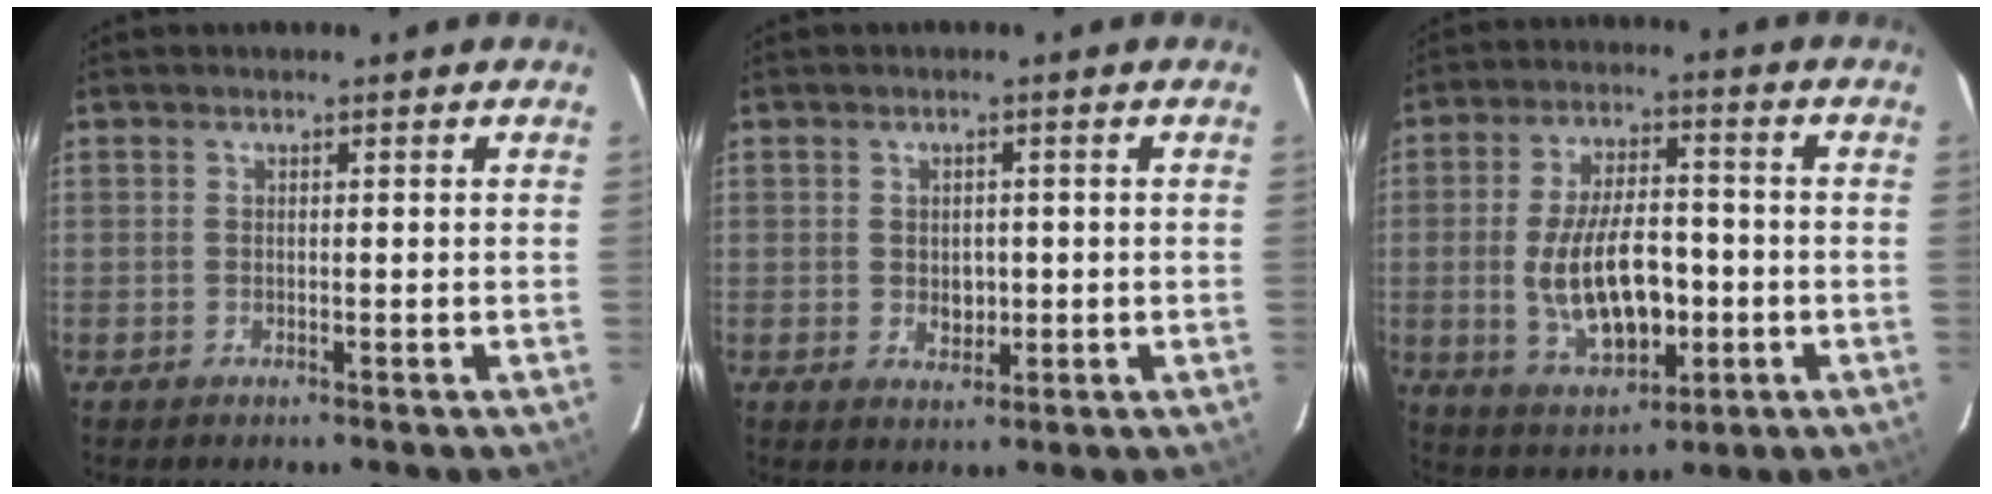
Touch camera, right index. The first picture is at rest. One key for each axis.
{"total": 3.2, "fx": -0.2, "fy": 2.6, "fz": 1.8, "tx": -0.029, "ty": -0.001, "tz": 0.001}
{"total": 14.4, "fx": -2.4, "fy": 6.9, "fz": 12.4, "tx": -0.241, "ty": -0.005, "tz": -0.025}